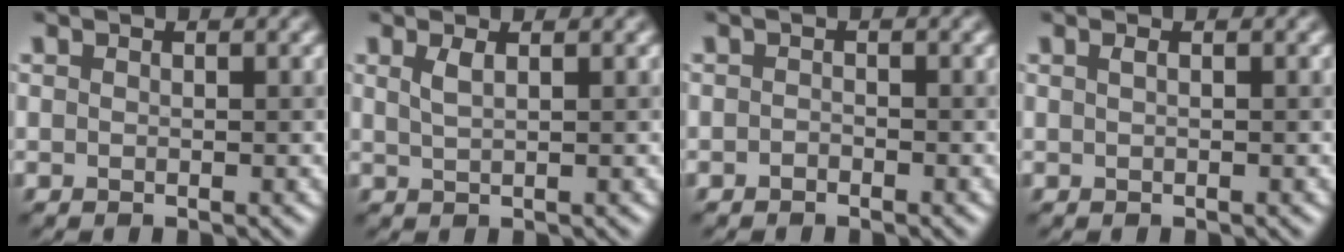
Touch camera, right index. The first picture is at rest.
{"total": 1.7, "force": [0.7, 0.6, 1.4], "torque": [-0.021, 0.002, 0.012]}
{"total": 0.7, "force": [-0.5, 0.3, 0.3], "torque": [-0.006, 0.000, -0.010]}
{"total": 0.8, "force": [0.1, 0.3, 0.8], "torque": [-0.013, 0.004, -0.002]}